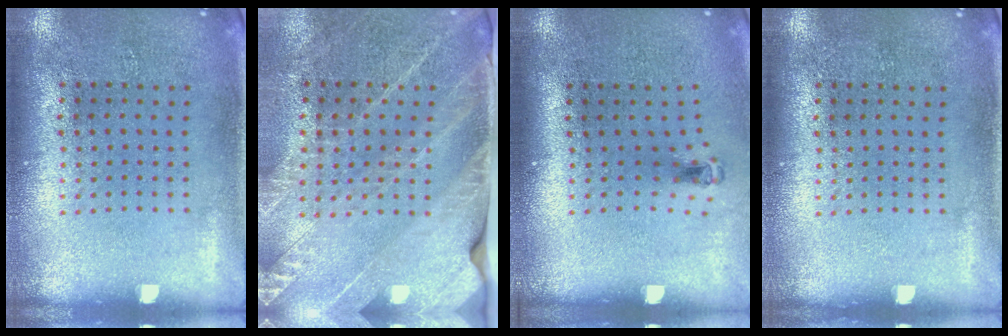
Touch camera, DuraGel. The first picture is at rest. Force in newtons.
{"total": 2.7, "press": 2.6, "slide": 0.7}
{"total": 0.7, "press": 0.4, "slide": 0.6}
{"total": 0.0}